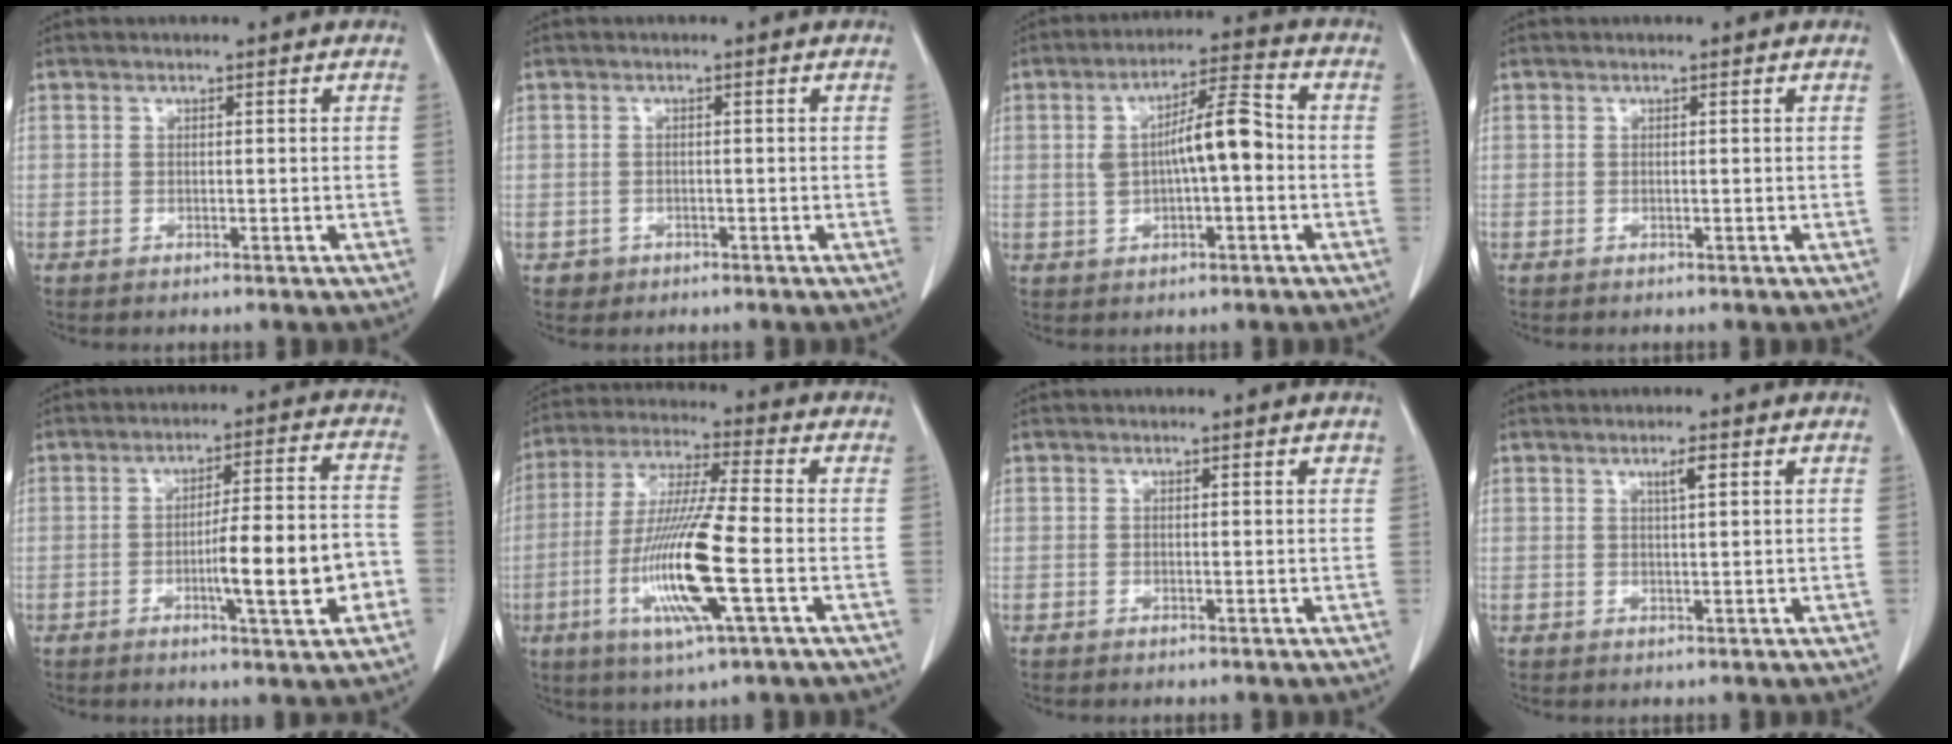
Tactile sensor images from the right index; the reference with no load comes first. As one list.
[{"total": 1.6, "force": [-0.7, 1.4, -0.1], "torque": [0.000, 0.007, -0.010]}, {"total": 8.5, "force": [0.0, 2.0, 8.3], "torque": [-0.146, 0.024, -0.001]}, {"total": 0.0}, {"total": 11.3, "force": [-3.4, 1.0, 10.7], "torque": [-0.161, 0.008, -0.048]}, {"total": 14.8, "force": [-3.9, 0.4, 14.2], "torque": [-0.292, -0.018, -0.077]}, {"total": 0.5, "force": [0.4, 0.3, 0.2], "torque": [0.000, 0.002, 0.000]}, {"total": 2.1, "force": [1.0, 0.1, 1.8], "torque": [-0.034, -0.001, 0.017]}]